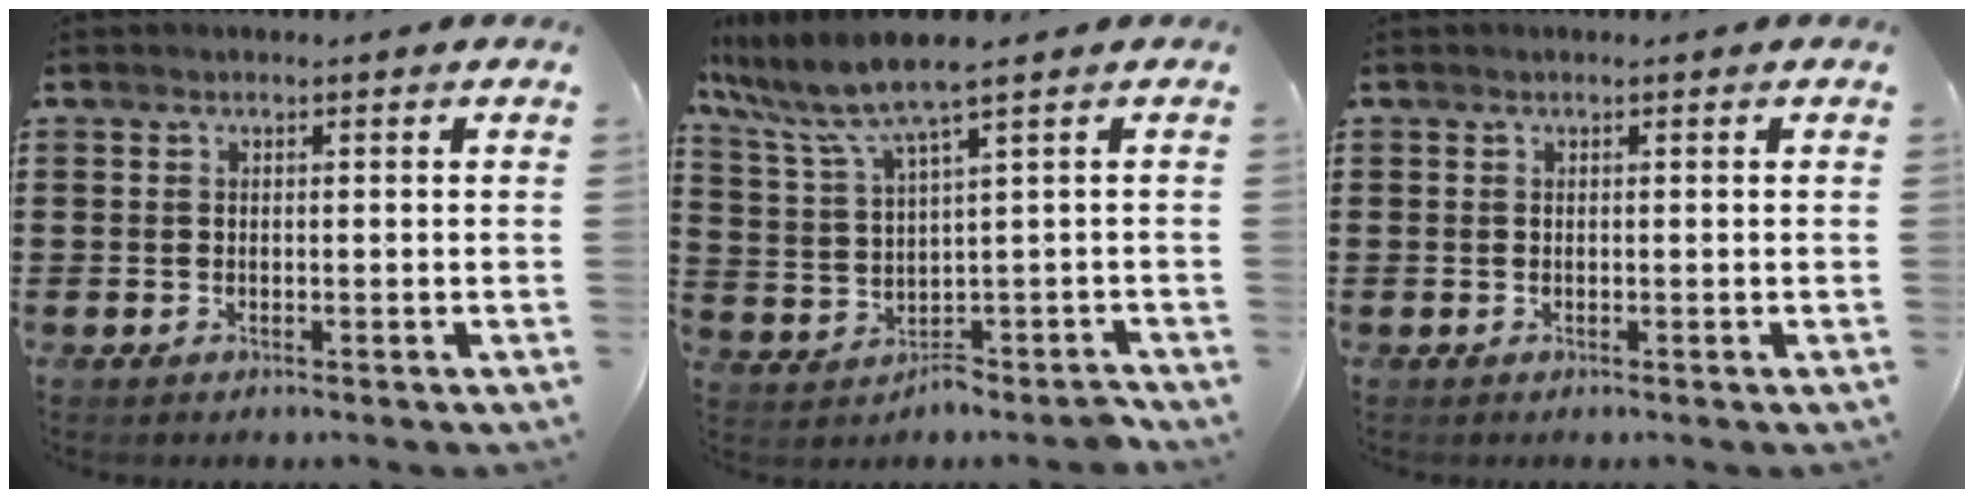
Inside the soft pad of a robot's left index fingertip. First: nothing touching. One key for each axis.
{"total": 6.0, "fx": 3.0, "fy": 1.4, "fz": 5.0, "tx": -0.116, "ty": -0.024, "tz": 0.047}
{"total": 0.0}